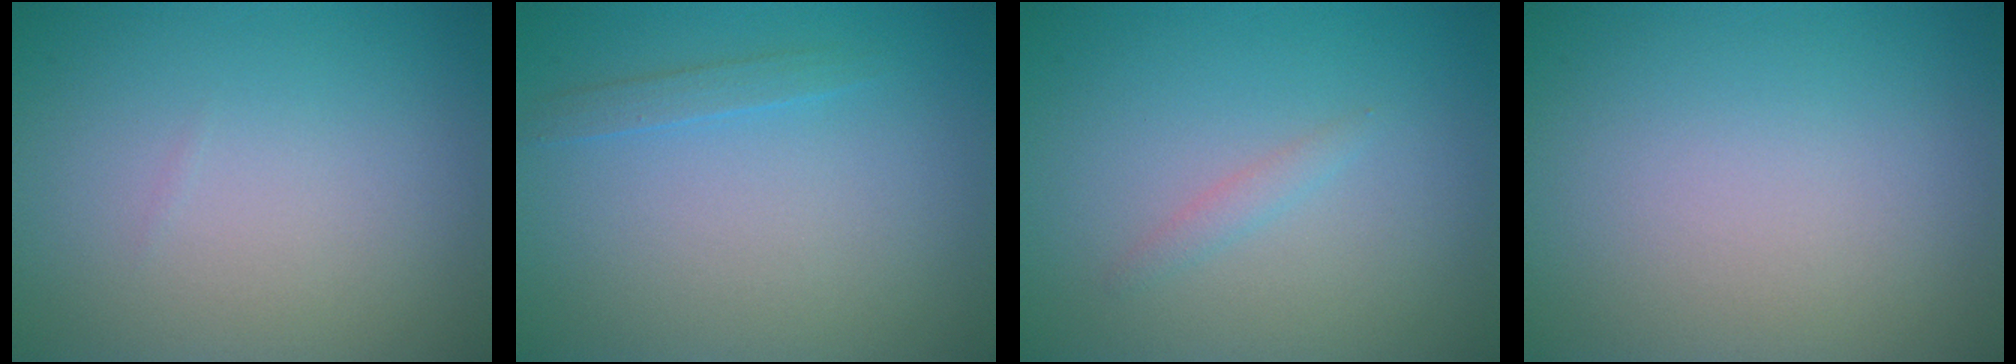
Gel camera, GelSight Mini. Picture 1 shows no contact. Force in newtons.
{"total": 1.0, "press": 1.0, "slide": 0.1}
{"total": 0.9, "press": 0.9, "slide": 0.1}
{"total": 0.0}